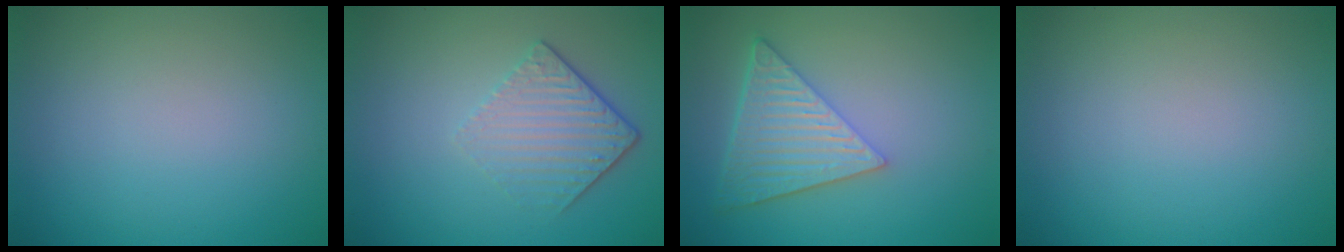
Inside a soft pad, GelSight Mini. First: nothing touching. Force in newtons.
{"total": 4.2, "press": 2.8, "slide": 3.1}
{"total": 6.2, "press": 4.5, "slide": 4.3}
{"total": 0.0}